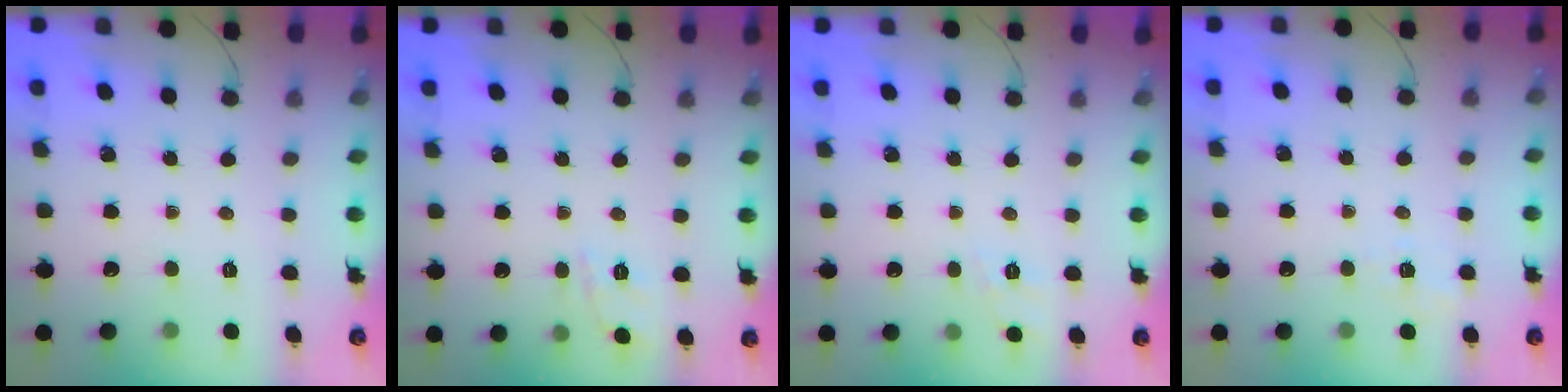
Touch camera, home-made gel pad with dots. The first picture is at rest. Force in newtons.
{"total": 1.9, "press": 0.3, "slide": 1.8}
{"total": 9.1, "press": 8.8, "slide": 2.0}
{"total": 1.8, "press": 0.4, "slide": 1.8}